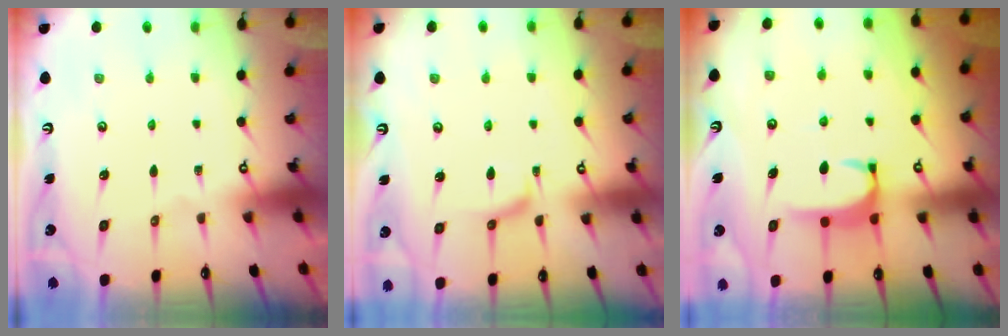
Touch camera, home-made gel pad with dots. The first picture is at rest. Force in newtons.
{"total": 1.3, "press": 1.2, "slide": 0.5}
{"total": 2.0, "press": 1.9, "slide": 0.5}